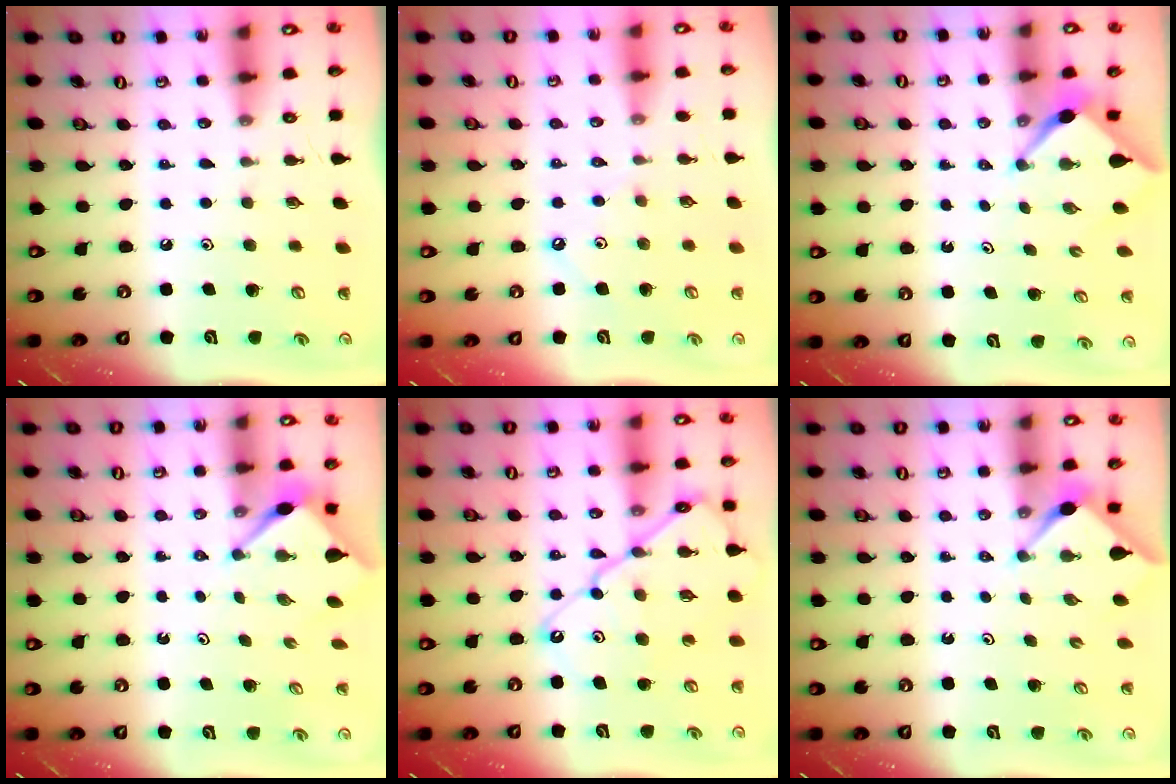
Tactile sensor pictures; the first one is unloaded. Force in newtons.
{"total": 1.0, "press": 0.9, "slide": 0.3}
{"total": 2.4, "press": 2.4, "slide": 0.2}
{"total": 2.8, "press": 2.8, "slide": 0.3}
{"total": 14.2, "press": 14.1, "slide": 1.3}
{"total": 2.9, "press": 2.9, "slide": 0.4}